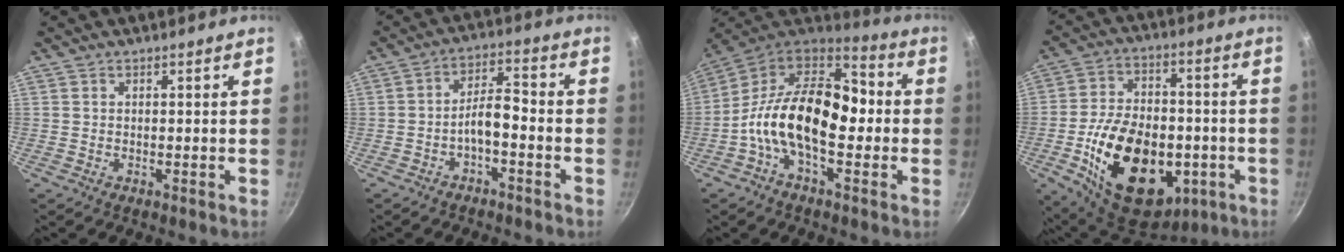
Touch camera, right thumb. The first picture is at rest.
{"total": 5.4, "force": [-2.6, 2.0, 4.3], "torque": [-0.073, 0.043, -0.045]}
{"total": 19.4, "force": [-2.1, 11.1, 15.8], "torque": [-0.245, 0.047, -0.062]}
{"total": 25.6, "force": [-6.6, 16.0, 18.9], "torque": [-0.289, 0.025, -0.090]}